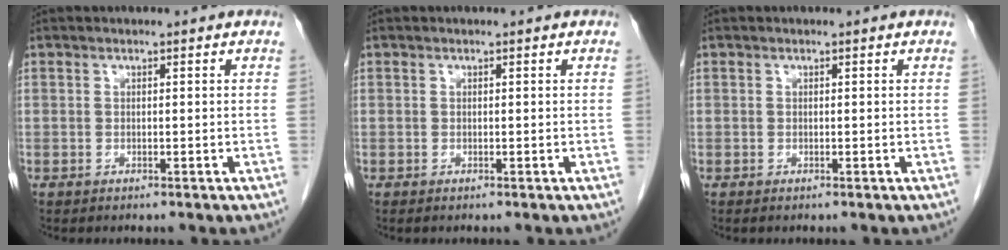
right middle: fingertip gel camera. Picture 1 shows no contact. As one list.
[{"total": 0.0}, {"total": 0.0}]